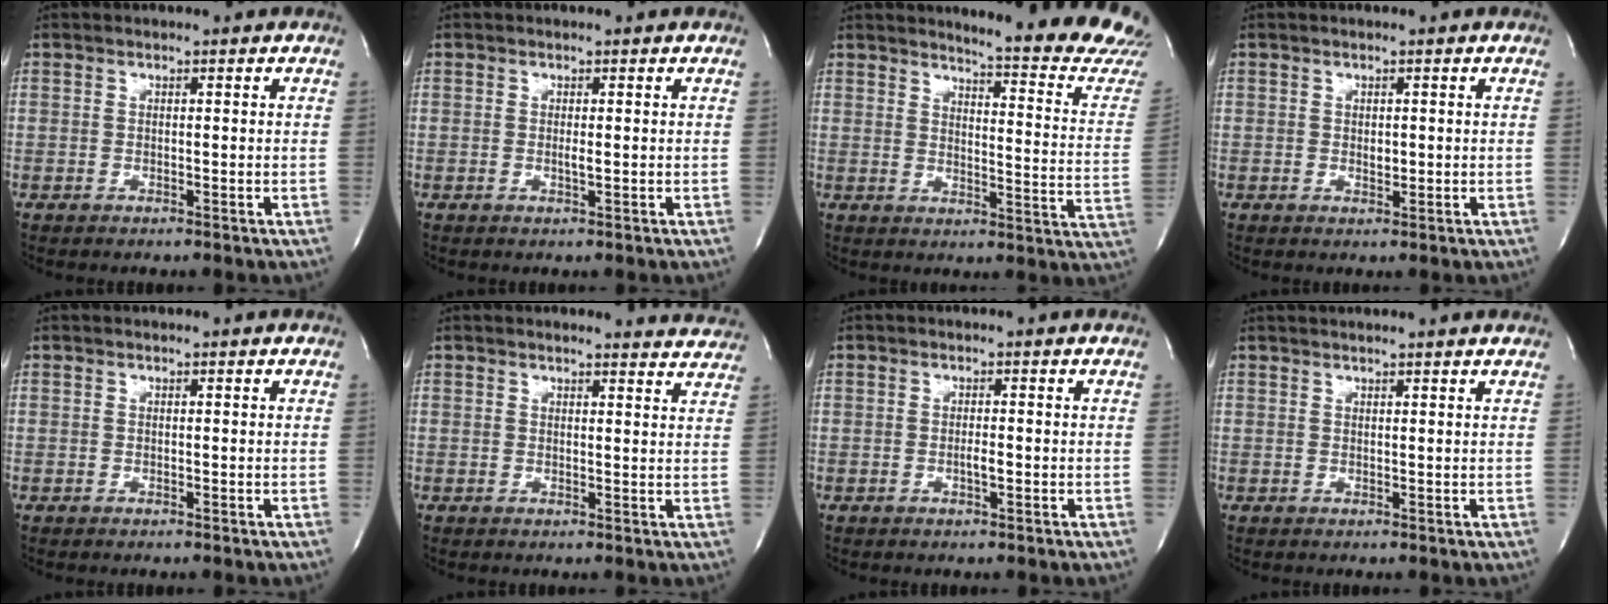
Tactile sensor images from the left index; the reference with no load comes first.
{"total": 0.8, "force": [0.0, 0.0, 0.8], "torque": [-0.020, -0.003, 0.000]}
{"total": 19.5, "force": [18.8, -0.2, 5.3], "torque": [-0.069, -0.145, 0.200]}
{"total": 1.1, "force": [0.1, 0.7, 0.9], "torque": [-0.013, -0.001, 0.003]}
{"total": 0.0}
{"total": 7.3, "force": [7.2, 0.9, 0.4], "torque": [0.015, -0.024, 0.052]}
{"total": 1.3, "force": [-0.4, 0.2, 1.2], "torque": [-0.024, -0.001, -0.006]}
{"total": 7.5, "force": [7.0, 0.1, 2.6], "torque": [-0.038, 0.031, 0.076]}